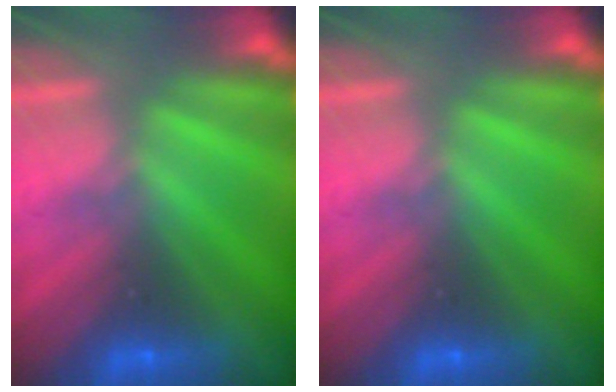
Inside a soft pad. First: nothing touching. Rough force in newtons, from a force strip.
{"total": 0.0}